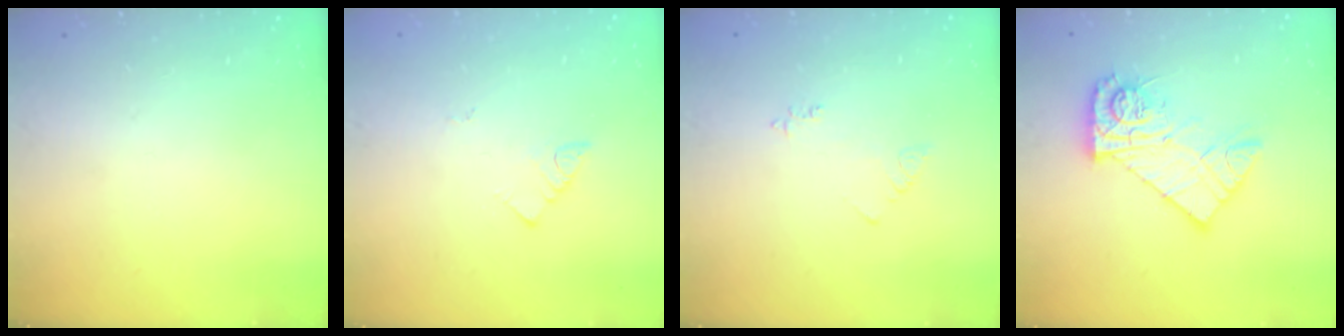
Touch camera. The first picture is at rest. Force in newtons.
{"total": 2.9, "press": 2.9, "slide": 0.3}
{"total": 3.9, "press": 3.8, "slide": 0.7}
{"total": 14.6, "press": 14.6, "slide": 1.4}